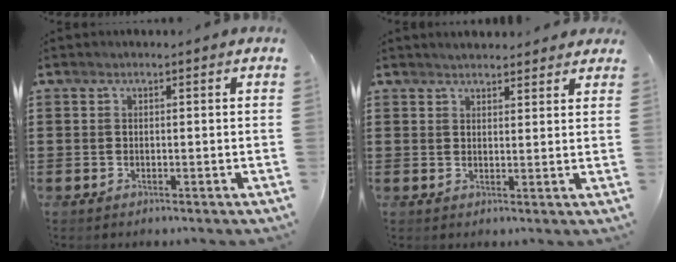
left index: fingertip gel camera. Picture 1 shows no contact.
{"total": 2.2, "force": [2.2, 0.3, 0.0], "torque": [-0.005, 0.001, 0.042]}